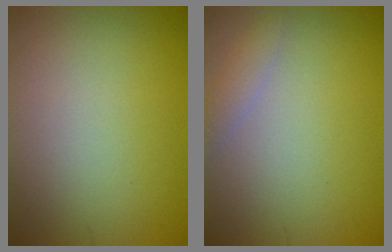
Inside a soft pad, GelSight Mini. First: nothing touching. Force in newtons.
{"total": 1.6, "press": 1.6, "slide": 0.2}